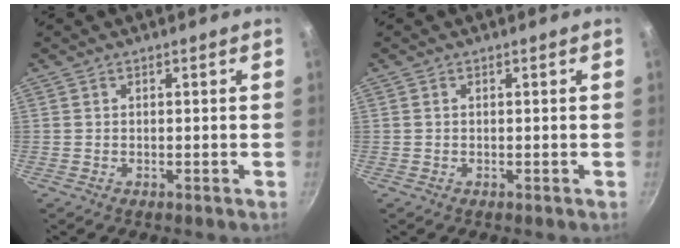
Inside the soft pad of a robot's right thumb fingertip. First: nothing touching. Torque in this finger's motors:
{"motor_torque": [0.00, -0.21, 0.40, 0.21, 0.00]}